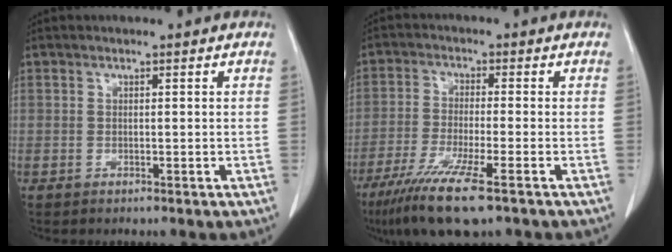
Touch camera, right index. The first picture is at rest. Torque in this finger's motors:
{"motor_torque": [1.21, -0.92, 0.63, 0.16]}